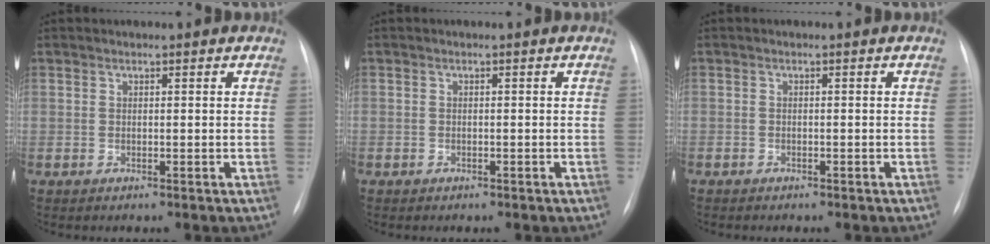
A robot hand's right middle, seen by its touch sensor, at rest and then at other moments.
{"total": 0.6, "force": [-0.3, 0.5, 0.1], "torque": [-0.007, 0.004, -0.005]}
{"total": 1.2, "force": [-0.9, 0.5, 0.5], "torque": [-0.011, 0.000, -0.011]}